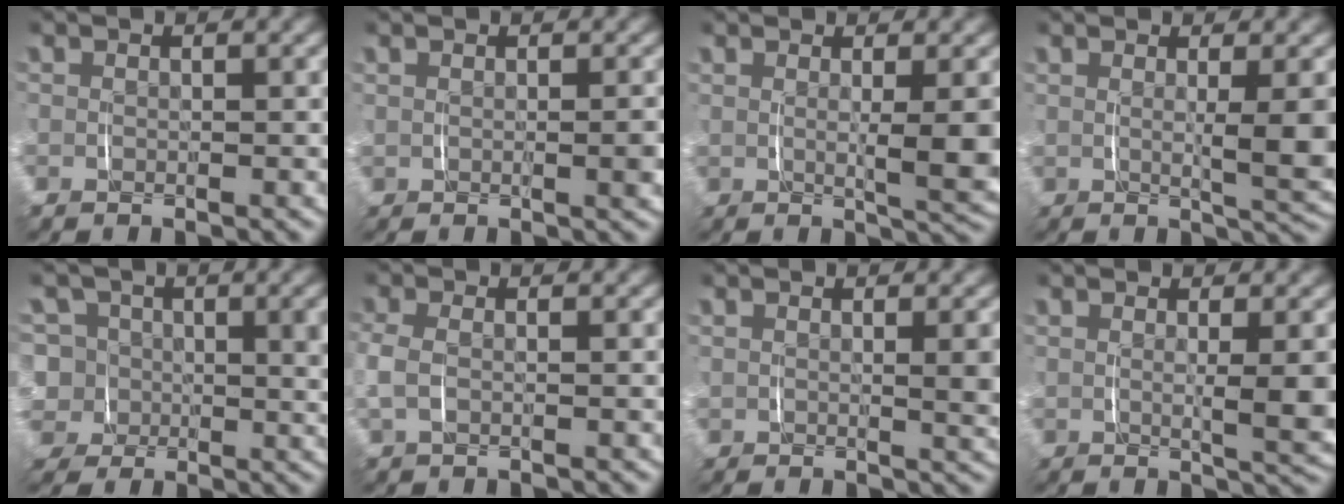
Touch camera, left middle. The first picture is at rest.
{"total": 1.3, "force": [0.3, 0.6, 1.2], "torque": [-0.017, 0.004, 0.003]}
{"total": 4.6, "force": [1.0, 1.3, 4.3], "torque": [-0.058, -0.003, 0.016]}
{"total": 5.1, "force": [1.1, 1.5, 4.8], "torque": [-0.060, -0.003, 0.019]}
{"total": 10.1, "force": [-1.2, 9.2, 3.8], "torque": [-0.107, -0.040, -0.019]}
{"total": 2.7, "force": [0.0, 1.7, 2.1], "torque": [-0.068, -0.003, 0.003]}
{"total": 2.3, "force": [0.8, 0.6, 2.0], "torque": [-0.025, -0.002, 0.012]}
{"total": 4.1, "force": [1.0, 1.2, 3.8], "torque": [-0.052, -0.003, 0.016]}